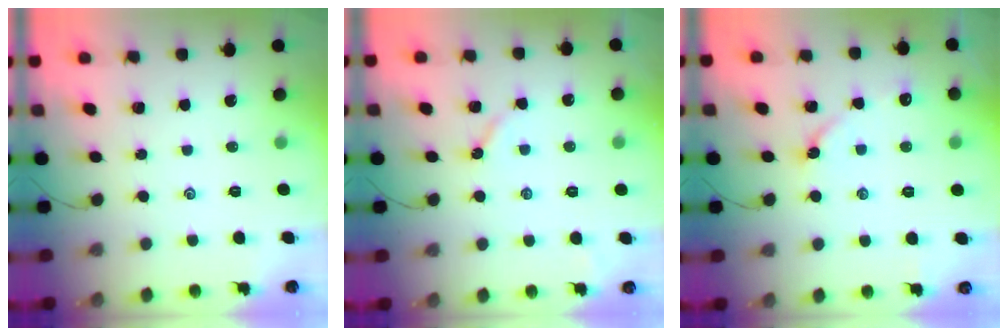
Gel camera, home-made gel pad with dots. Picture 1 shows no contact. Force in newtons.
{"total": 2.6, "press": 2.6, "slide": 0.4}
{"total": 3.8, "press": 3.7, "slide": 0.6}